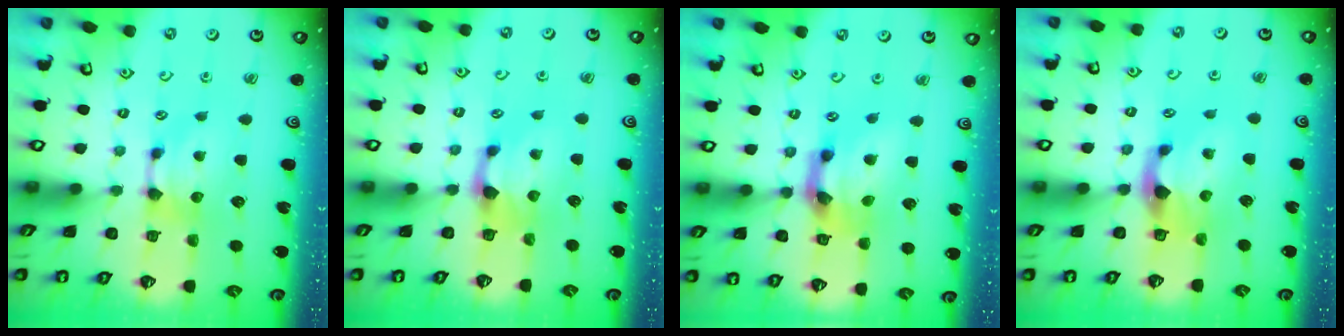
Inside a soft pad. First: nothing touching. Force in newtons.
{"total": 1.2, "press": 0.2, "slide": 1.2}
{"total": 6.7, "press": 6.2, "slide": 2.4}
{"total": 3.0, "press": 2.6, "slide": 1.4}